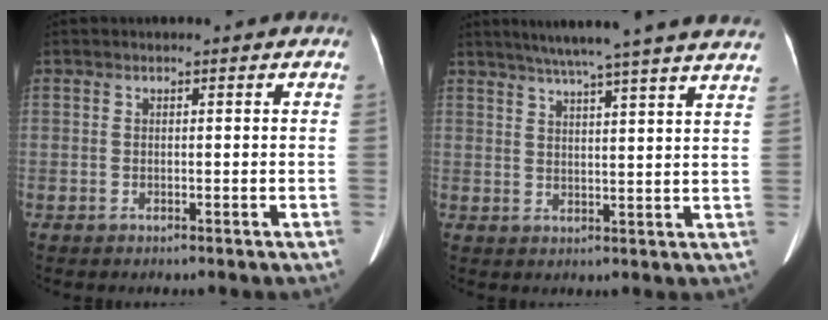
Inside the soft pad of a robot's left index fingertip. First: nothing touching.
{"total": 20.5, "force": [17.7, -0.7, 10.4], "torque": [-0.164, -0.001, 0.223]}